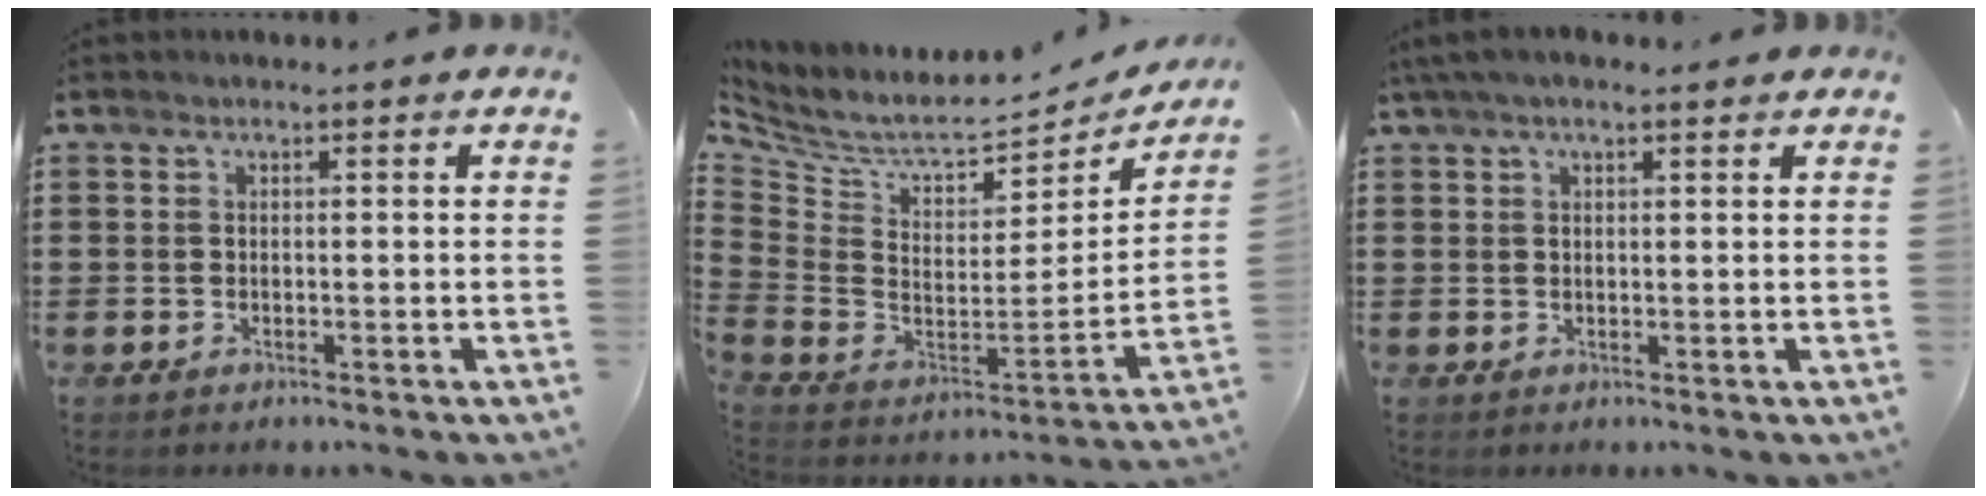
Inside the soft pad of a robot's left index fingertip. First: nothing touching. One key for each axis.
{"total": 5.5, "fx": 4.8, "fy": 1.5, "fz": 2.3, "tx": -0.076, "ty": -0.056, "tz": 0.076}
{"total": 2.5, "fx": 1.6, "fy": 0.7, "fz": 1.9, "tx": -0.039, "ty": 0.004, "tz": 0.029}